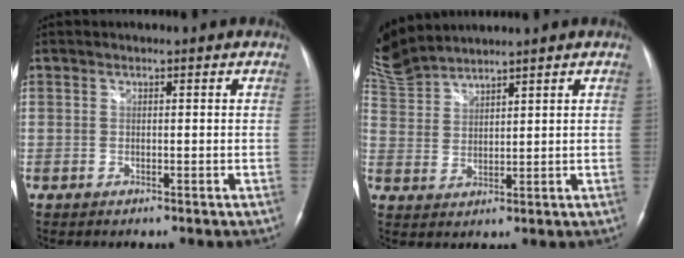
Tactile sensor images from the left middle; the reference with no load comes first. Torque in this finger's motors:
{"motor_torque": [0.06, -0.13, 0.00, 0.04]}